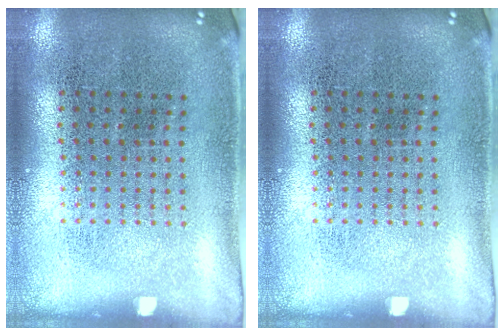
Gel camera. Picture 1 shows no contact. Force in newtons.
{"total": 0.0}